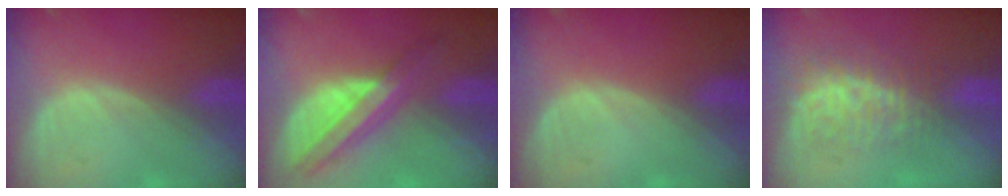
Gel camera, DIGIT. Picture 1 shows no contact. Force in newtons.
{"total": 8.1, "press": 6.9, "slide": 4.4}
{"total": 0.0}
{"total": 8.6, "press": 7.4, "slide": 4.4}